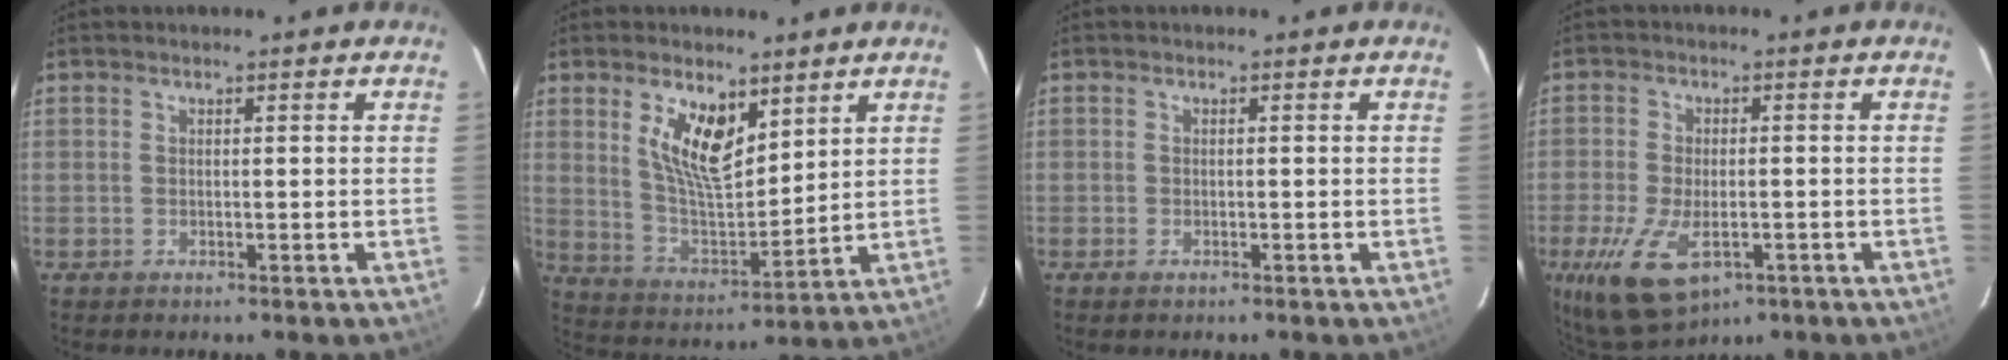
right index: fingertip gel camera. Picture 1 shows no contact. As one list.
[{"total": 11.1, "force": [5.7, 4.9, 8.2], "torque": [-0.152, 0.003, 0.119]}, {"total": 1.1, "force": [-0.8, 0.5, 0.6], "torque": [-0.012, -0.003, -0.015]}, {"total": 11.8, "force": [-5.3, 5.9, 8.7], "torque": [-0.199, -0.035, -0.086]}]